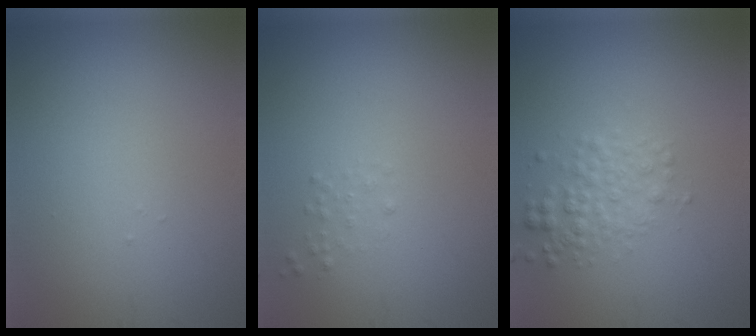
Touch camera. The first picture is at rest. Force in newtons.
{"total": 0.6, "press": 0.6, "slide": 0.1}
{"total": 2.5, "press": 2.5, "slide": 0.0}